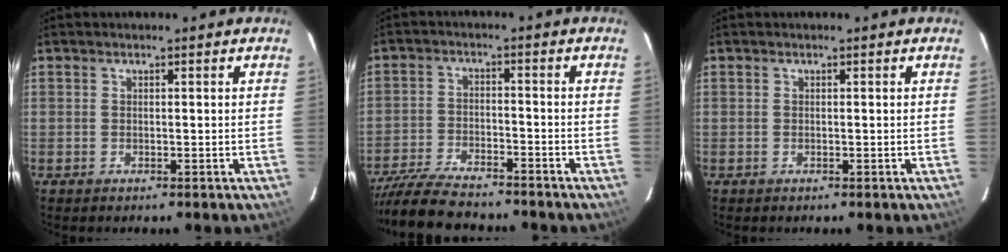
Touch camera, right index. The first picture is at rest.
{"total": 14.1, "force": [-12.5, 3.0, 5.9], "torque": [-0.142, -0.021, -0.217]}
{"total": 0.0}